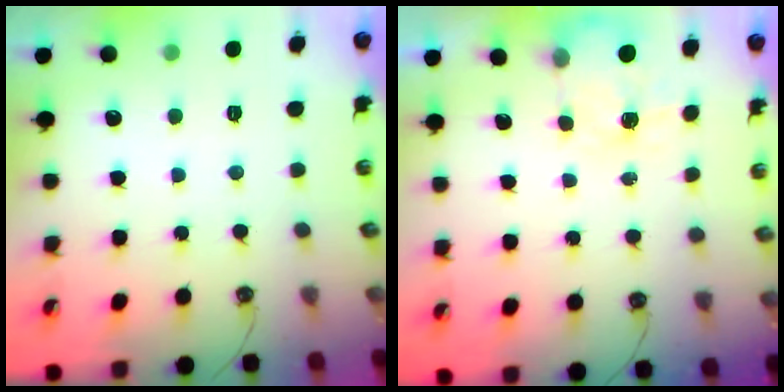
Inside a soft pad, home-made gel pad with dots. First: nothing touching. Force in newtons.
{"total": 4.0, "press": 3.9, "slide": 0.7}